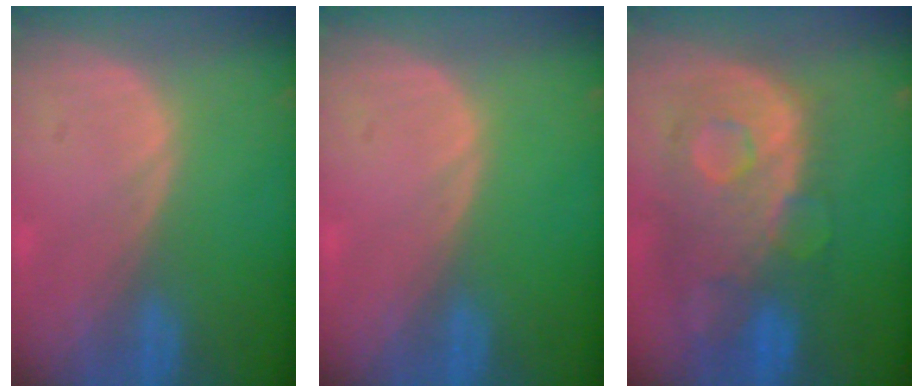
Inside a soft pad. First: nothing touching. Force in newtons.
{"total": 0.0}
{"total": 11.1, "press": 9.7, "slide": 5.5}